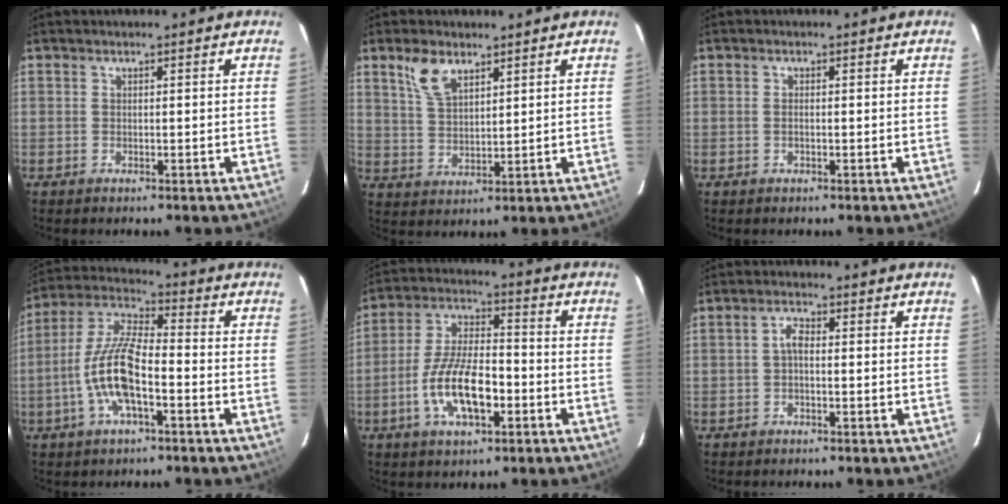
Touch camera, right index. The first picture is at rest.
{"total": 6.6, "force": [4.2, 3.2, 3.9], "torque": [-0.077, 0.008, 0.088]}
{"total": 0.7, "force": [-0.2, 0.3, 0.6], "torque": [-0.013, 0.001, -0.005]}
{"total": 12.4, "force": [-4.2, 3.9, 10.9], "torque": [-0.233, 0.002, -0.081]}
{"total": 12.7, "force": [-4.6, 5.0, 10.7], "torque": [-0.220, 0.000, -0.082]}
{"total": 2.0, "force": [-0.4, 0.9, 1.7], "torque": [-0.036, 0.009, -0.009]}